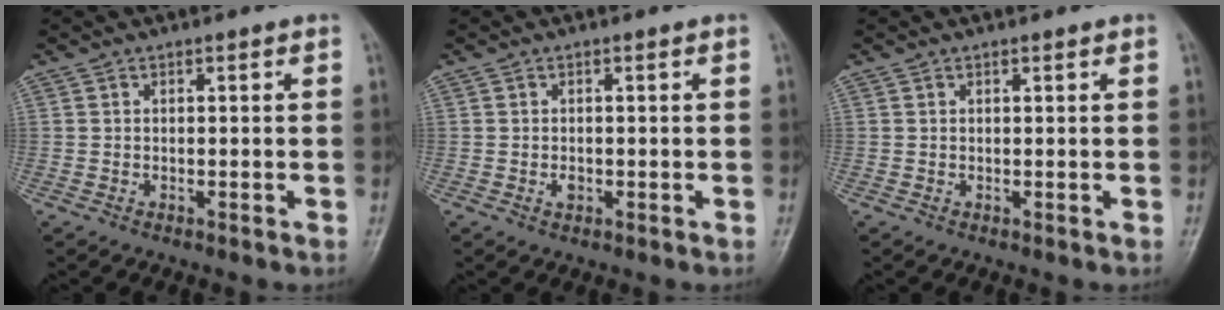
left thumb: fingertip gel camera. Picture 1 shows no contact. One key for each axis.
{"total": 1.4, "fx": -0.3, "fy": 1.0, "fz": 0.9, "tx": -0.006, "ty": 0.000, "tz": -0.004}
{"total": 0.7, "fx": 0.4, "fy": 0.3, "fz": 0.5, "tx": -0.006, "ty": -0.001, "tz": 0.006}